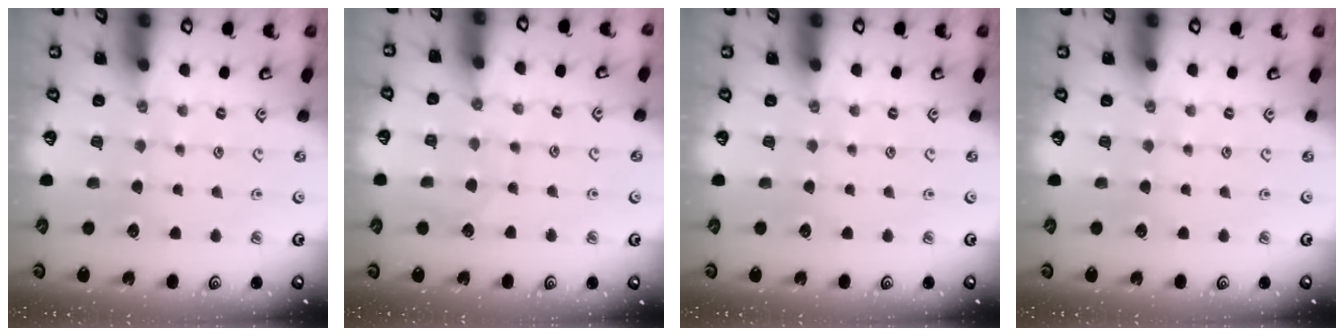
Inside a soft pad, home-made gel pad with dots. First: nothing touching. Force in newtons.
{"total": 7.0, "press": 7.0, "slide": 0.6}
{"total": 0.0}
{"total": 0.0}